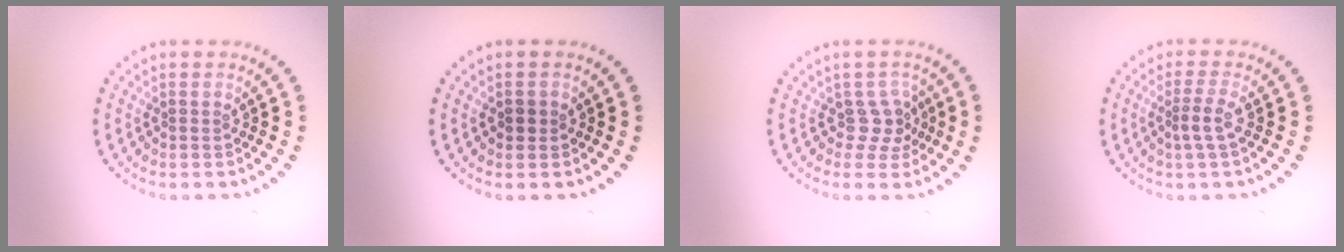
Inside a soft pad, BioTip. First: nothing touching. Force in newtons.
{"total": 0.8, "press": 0.8, "slide": 0.2}
{"total": 2.1, "press": 1.5, "slide": 1.5}
{"total": 1.9, "press": 1.4, "slide": 1.2}